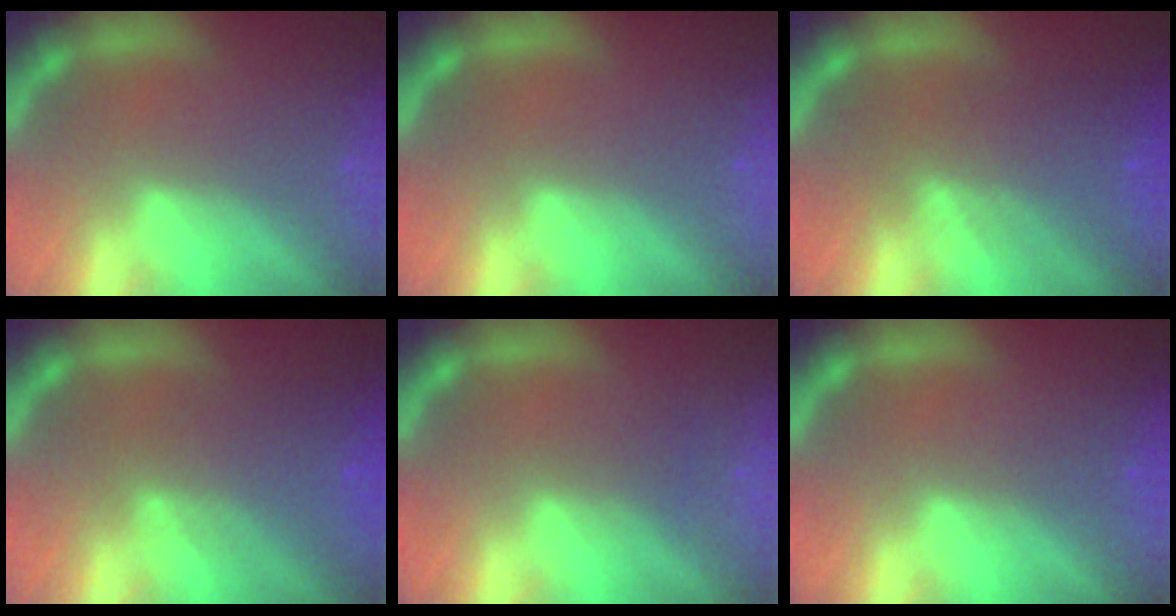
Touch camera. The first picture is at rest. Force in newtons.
{"total": 0.0}
{"total": 5.6}
{"total": 4.6}
{"total": 1.5}
{"total": 0.9}